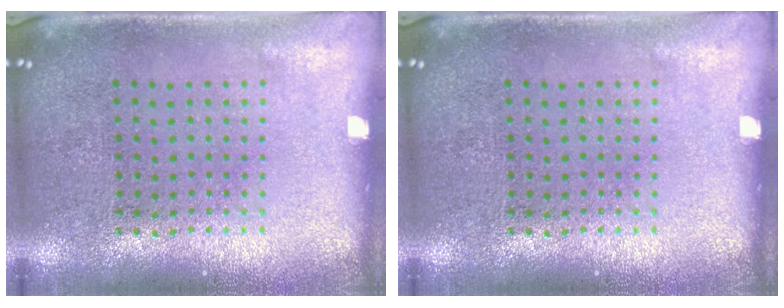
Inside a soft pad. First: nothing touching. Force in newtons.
{"total": 0.0}